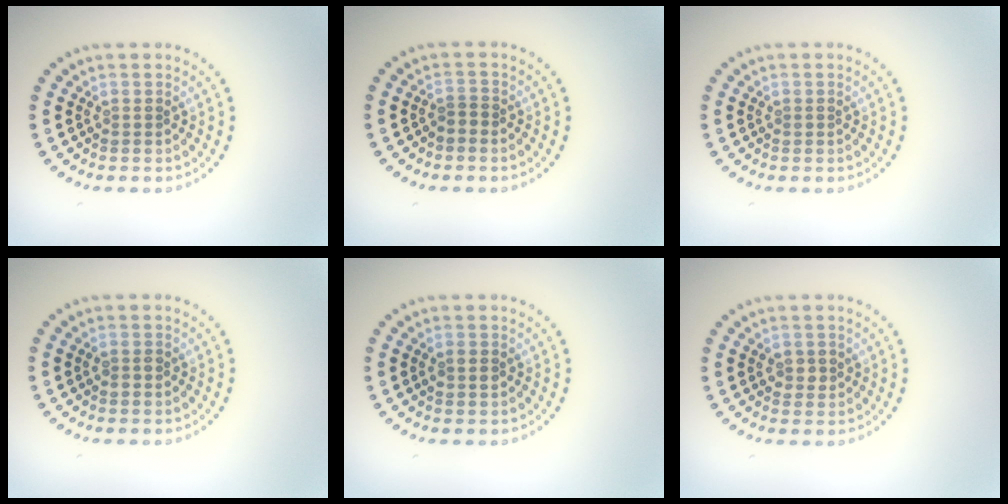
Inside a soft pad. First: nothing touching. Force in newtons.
{"total": 0.6, "press": 0.4, "slide": 0.5}
{"total": 0.0}
{"total": 0.9, "press": 0.9, "slide": 0.1}
{"total": 1.0, "press": 1.0, "slide": 0.1}
{"total": 1.6, "press": 1.6, "slide": 0.1}